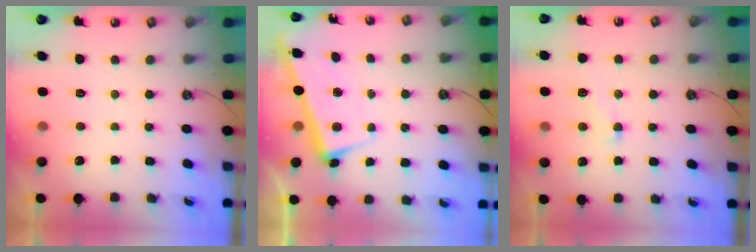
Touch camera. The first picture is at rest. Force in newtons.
{"total": 2.5, "press": 2.4, "slide": 0.7}
{"total": 1.3, "press": 0.3, "slide": 1.3}